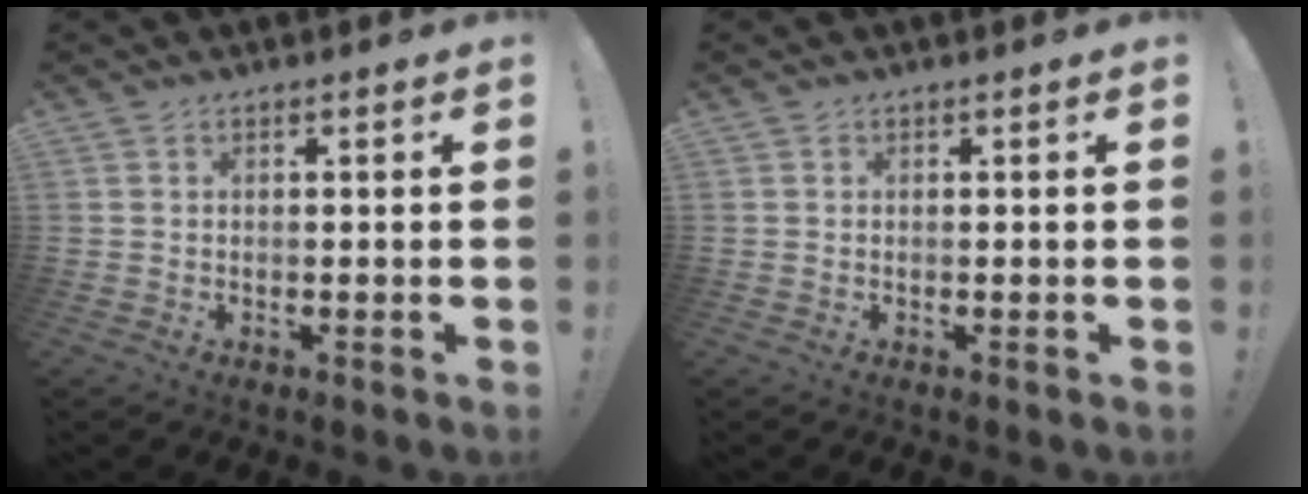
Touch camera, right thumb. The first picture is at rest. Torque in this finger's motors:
{"motor_torque": [-0.02, -0.09, 0.10, 0.00, -0.10]}